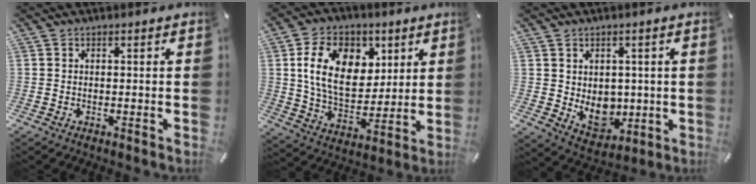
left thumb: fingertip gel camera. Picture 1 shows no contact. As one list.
[{"total": 15.8, "force": [5.3, 11.2, 9.7], "torque": [-0.169, -0.001, 0.098]}, {"total": 8.6, "force": [0.4, 7.4, 4.5], "torque": [-0.052, -0.012, 0.013]}]